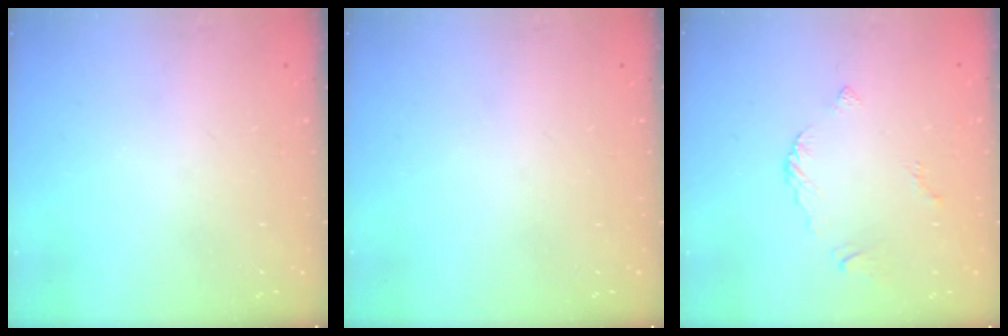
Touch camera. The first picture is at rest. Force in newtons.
{"total": 0.0}
{"total": 3.5, "press": 3.5, "slide": 0.2}